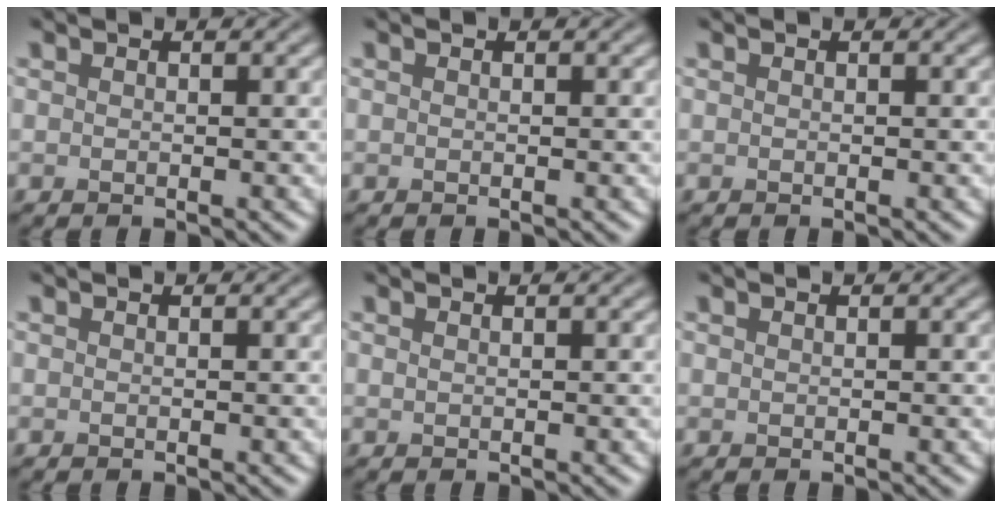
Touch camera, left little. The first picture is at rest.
{"total": 0.0}
{"total": 0.0}
{"total": 0.0}
{"total": 0.0}
{"total": 0.0}